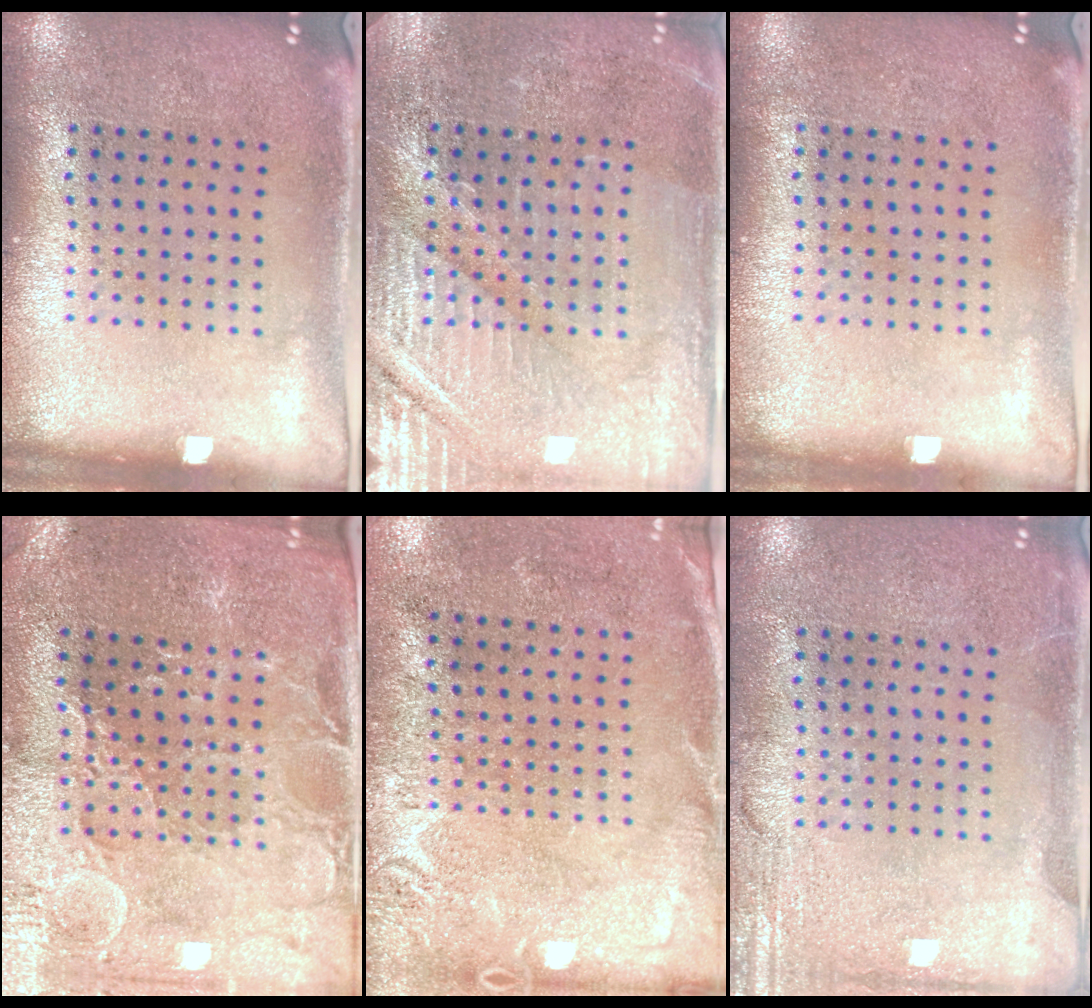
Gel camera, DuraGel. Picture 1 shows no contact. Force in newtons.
{"total": 3.9, "press": 3.7, "slide": 1.0}
{"total": 0.0}
{"total": 1.9, "press": 1.8, "slide": 0.5}
{"total": 2.7, "press": 2.4, "slide": 1.3}
{"total": 3.0, "press": 3.0, "slide": 0.4}